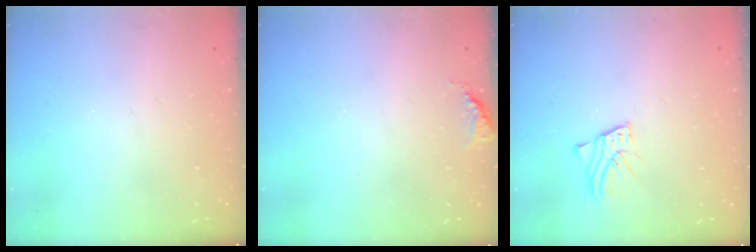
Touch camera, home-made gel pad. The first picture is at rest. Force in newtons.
{"total": 6.8, "press": 6.7, "slide": 0.9}
{"total": 3.0, "press": 2.9, "slide": 0.3}